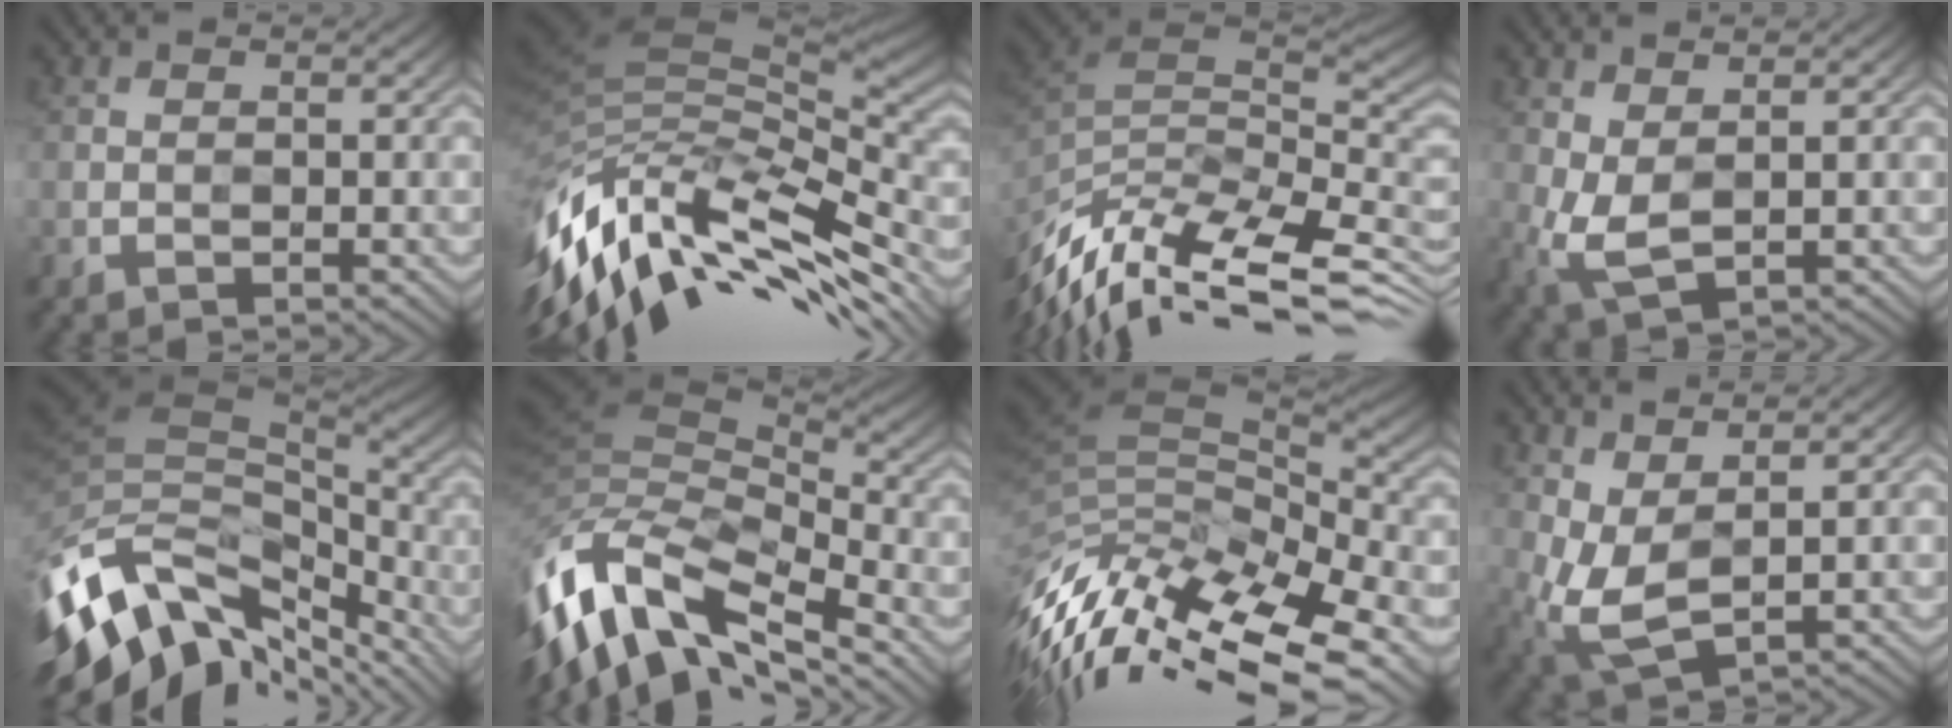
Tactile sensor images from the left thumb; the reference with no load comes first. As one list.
[{"total": 16.1, "force": [-7.3, 6.7, 12.7], "torque": [-0.282, 0.001, -0.132]}, {"total": 13.6, "force": [-6.9, 5.8, 10.2], "torque": [-0.250, 0.003, -0.117]}, {"total": 4.5, "force": [0.7, 2.3, 3.9], "torque": [-0.108, -0.003, 0.017]}, {"total": 14.5, "force": [-7.6, 7.5, 9.9], "torque": [-0.221, -0.024, -0.115]}, {"total": 16.1, "force": [-8.7, 7.5, 11.4], "torque": [-0.284, -0.030, -0.144]}, {"total": 14.3, "force": [-7.2, 6.5, 10.6], "torque": [-0.244, -0.020, -0.117]}, {"total": 7.0, "force": [1.6, 3.4, 5.9], "torque": [-0.157, -0.004, 0.034]}]